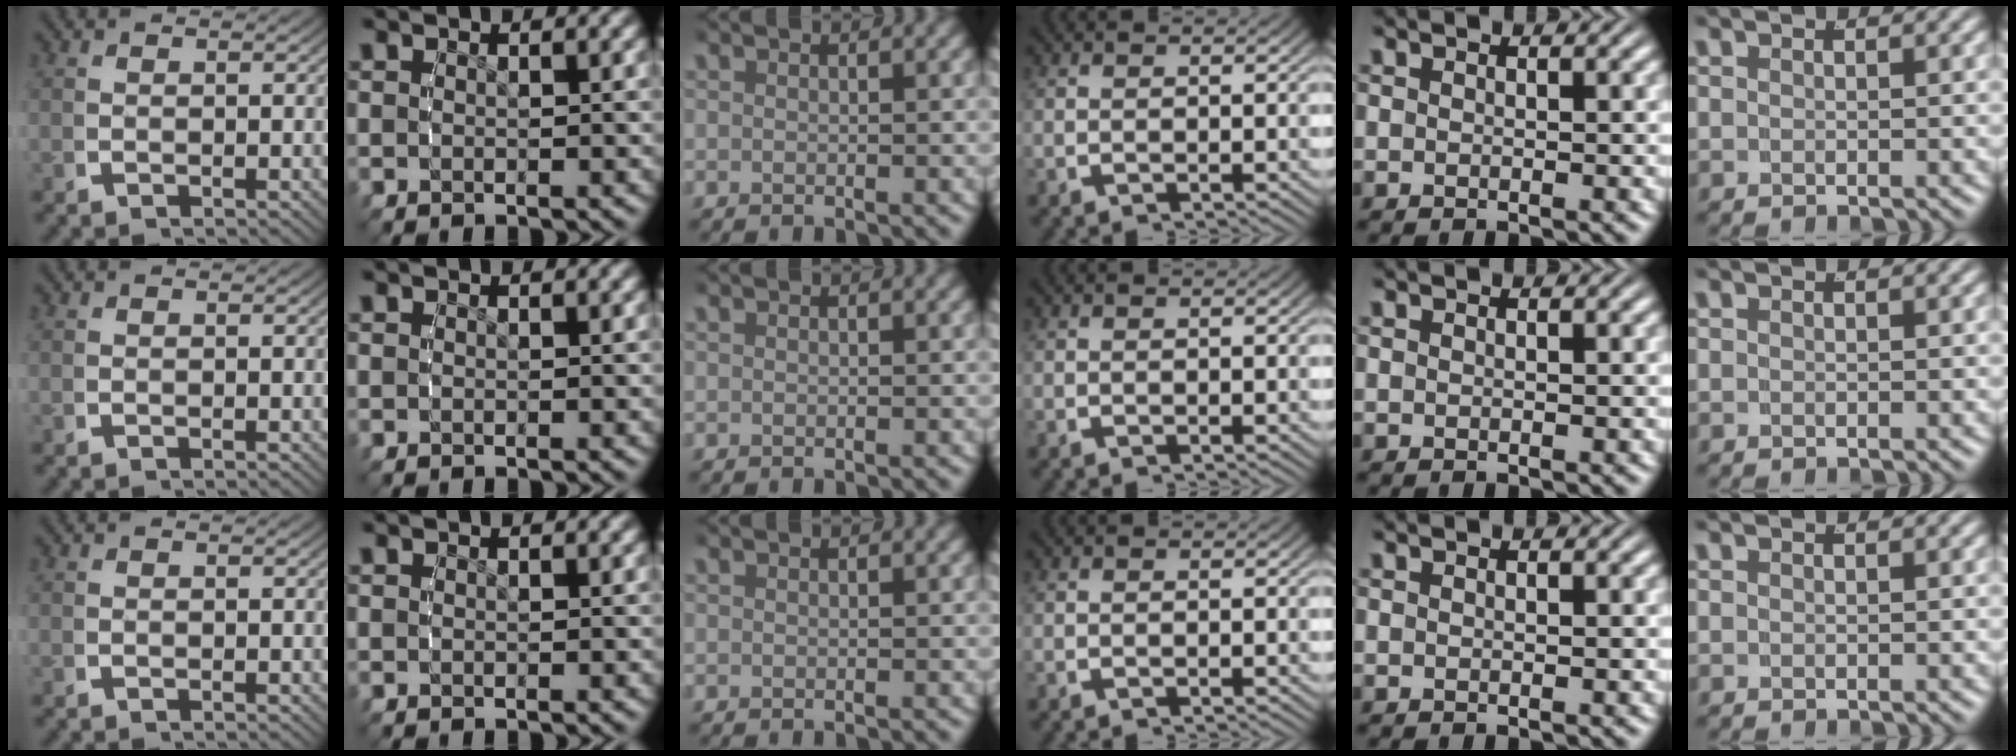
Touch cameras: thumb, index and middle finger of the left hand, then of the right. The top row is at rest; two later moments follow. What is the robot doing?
{"motion": "reach", "object": "sponge"}